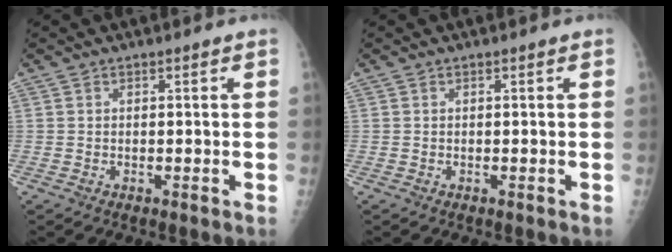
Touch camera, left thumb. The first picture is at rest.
{"total": 0.0}